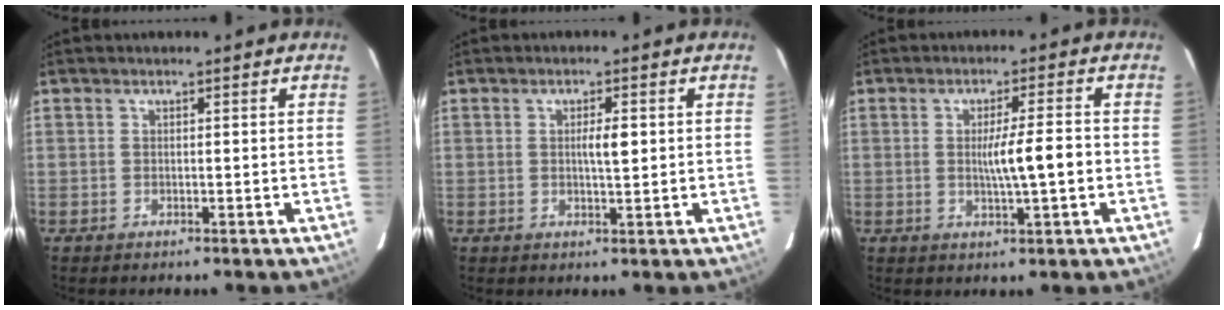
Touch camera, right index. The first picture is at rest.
{"total": 2.7, "force": [0.4, 0.5, 2.6], "torque": [-0.045, 0.001, 0.006]}
{"total": 5.8, "force": [-0.6, 0.0, 5.7], "torque": [-0.092, -0.003, -0.009]}